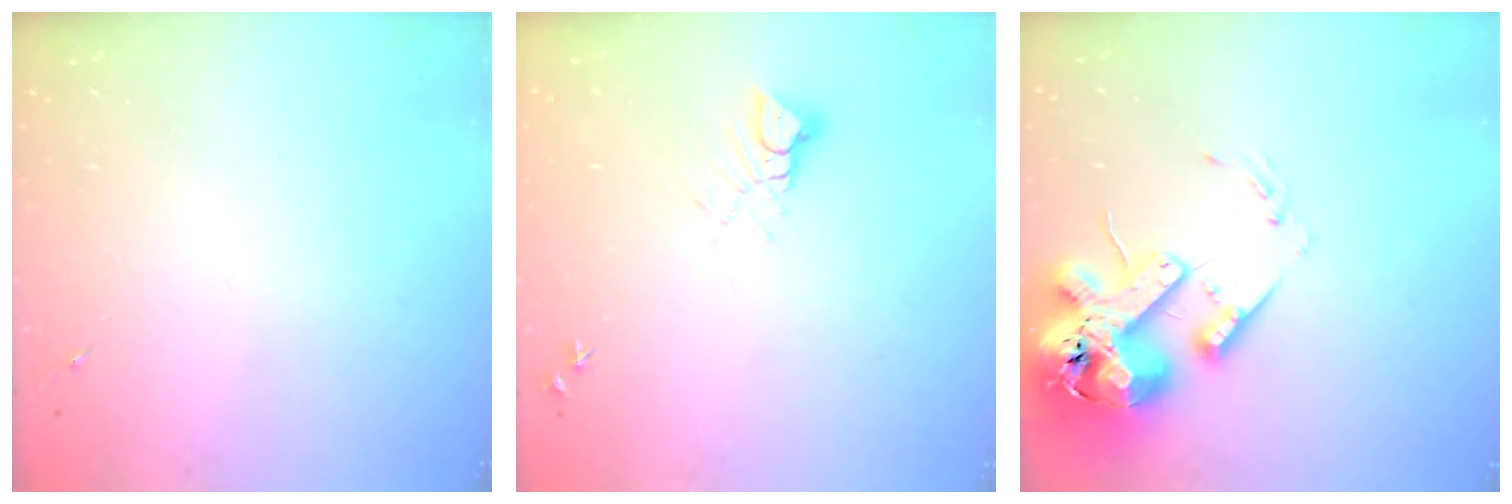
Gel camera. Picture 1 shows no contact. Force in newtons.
{"total": 4.4, "press": 4.4, "slide": 0.1}
{"total": 18.6, "press": 18.4, "slide": 3.2}